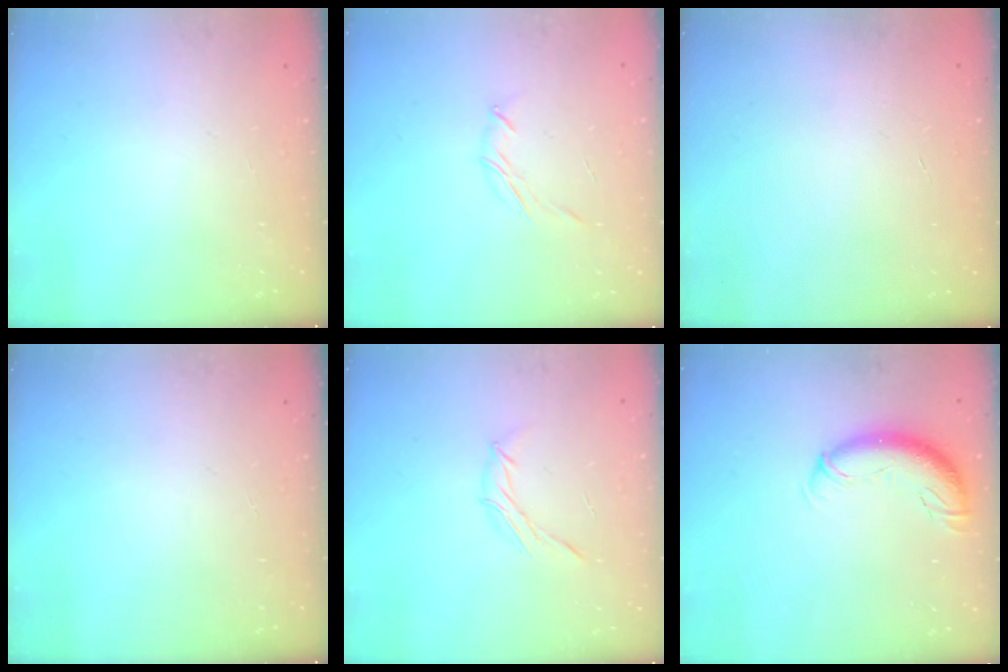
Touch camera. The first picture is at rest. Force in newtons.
{"total": 3.8, "press": 3.7, "slide": 0.8}
{"total": 0.0}
{"total": 0.0}
{"total": 6.6, "press": 6.5, "slide": 1.0}
{"total": 11.0, "press": 10.7, "slide": 2.8}